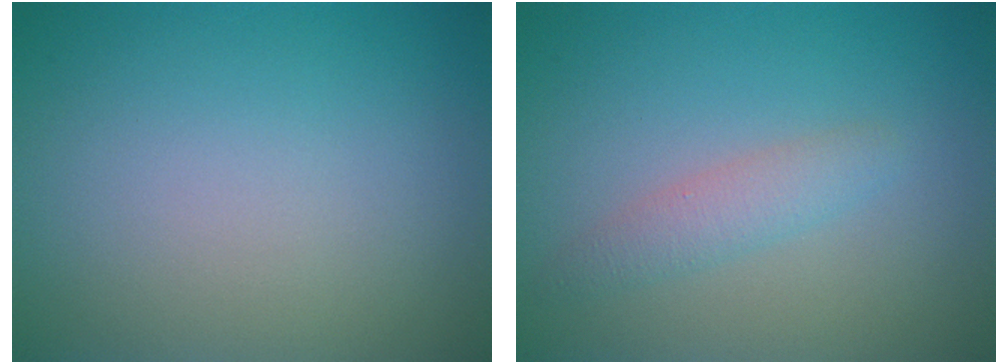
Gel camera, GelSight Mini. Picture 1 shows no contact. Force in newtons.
{"total": 1.9, "press": 1.9, "slide": 0.1}